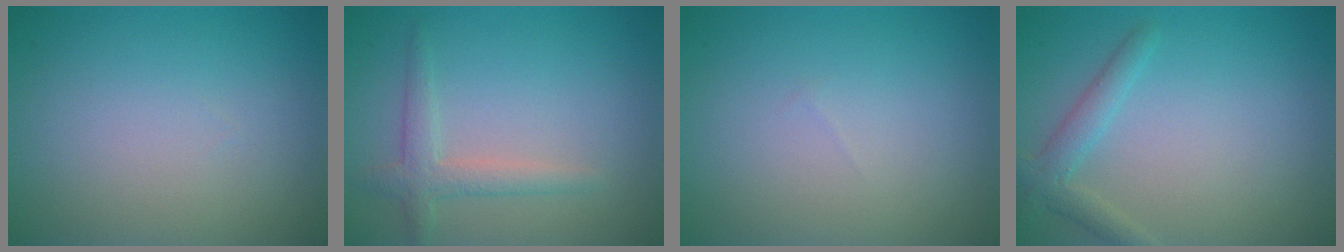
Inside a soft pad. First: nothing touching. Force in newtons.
{"total": 2.3, "press": 2.3, "slide": 0.2}
{"total": 0.0}
{"total": 2.3, "press": 2.3, "slide": 0.1}